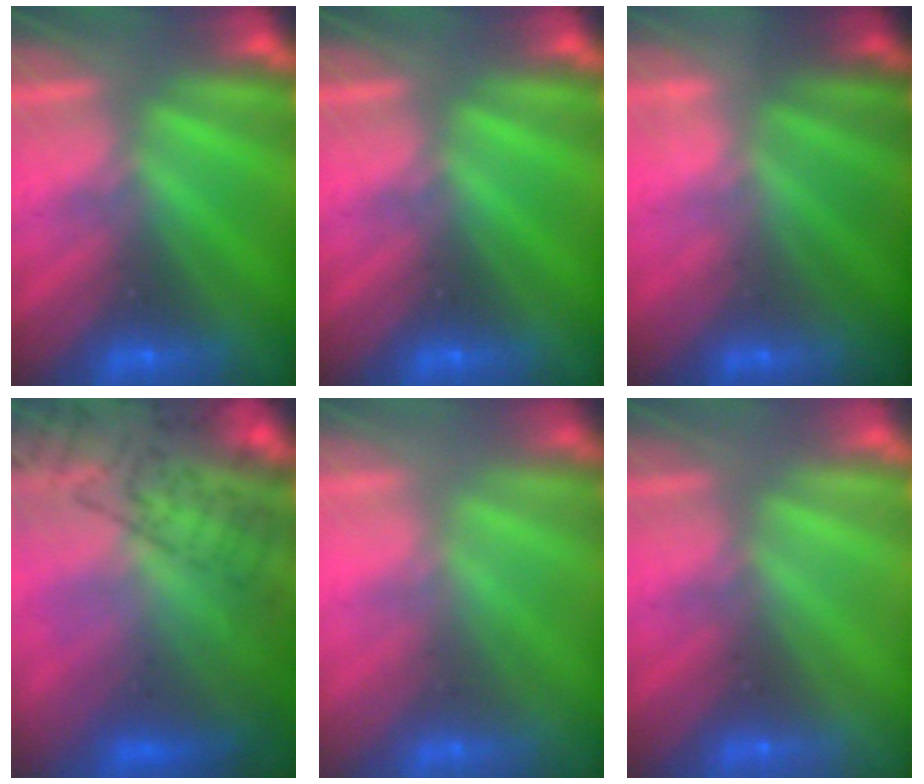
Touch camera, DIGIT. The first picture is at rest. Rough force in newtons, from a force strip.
{"total": 0.0}
{"total": 2.2}
{"total": 7.4}
{"total": 2.7}
{"total": 3.0}